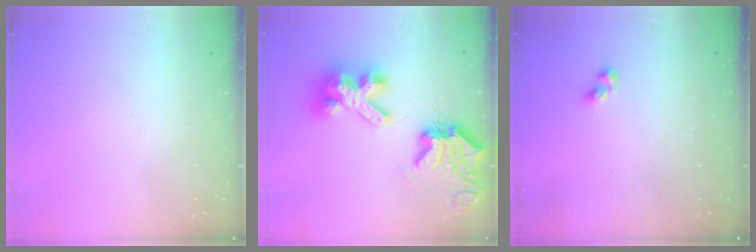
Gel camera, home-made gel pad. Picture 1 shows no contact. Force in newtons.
{"total": 15.4, "press": 15.3, "slide": 2.1}
{"total": 2.4, "press": 2.3, "slide": 0.4}